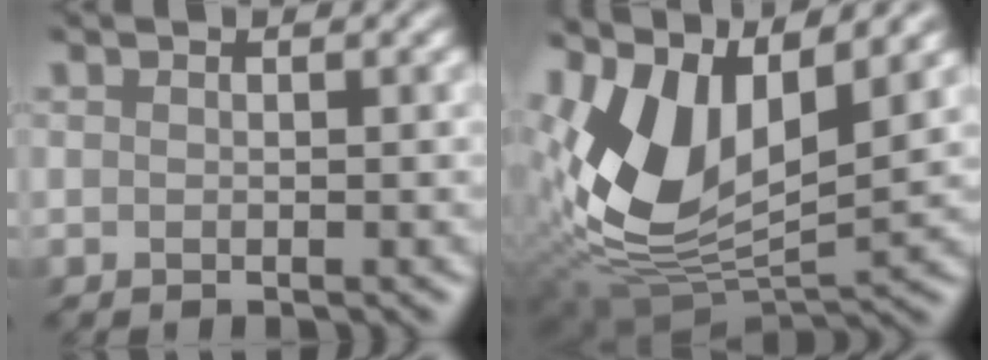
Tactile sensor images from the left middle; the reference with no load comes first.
{"total": 9.4, "force": [3.7, 5.0, 7.1], "torque": [-0.166, -0.007, 0.070]}